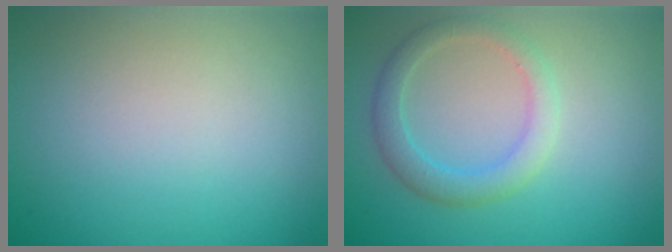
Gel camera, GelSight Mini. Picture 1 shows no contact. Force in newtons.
{"total": 2.8, "press": 2.8, "slide": 0.2}